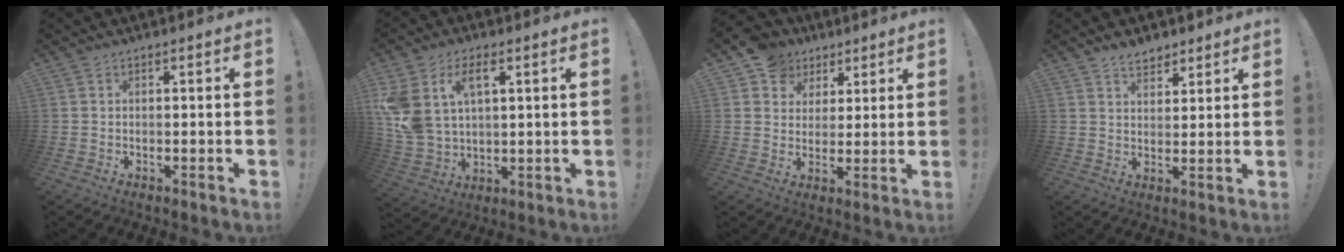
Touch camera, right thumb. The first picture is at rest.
{"total": 12.2, "force": [5.3, 8.0, 7.5], "torque": [-0.152, -0.021, 0.102]}
{"total": 9.0, "force": [4.7, 7.5, 1.9], "torque": [-0.027, -0.027, 0.093]}
{"total": 5.0, "force": [4.0, 2.8, 1.4], "torque": [-0.008, -0.024, 0.073]}